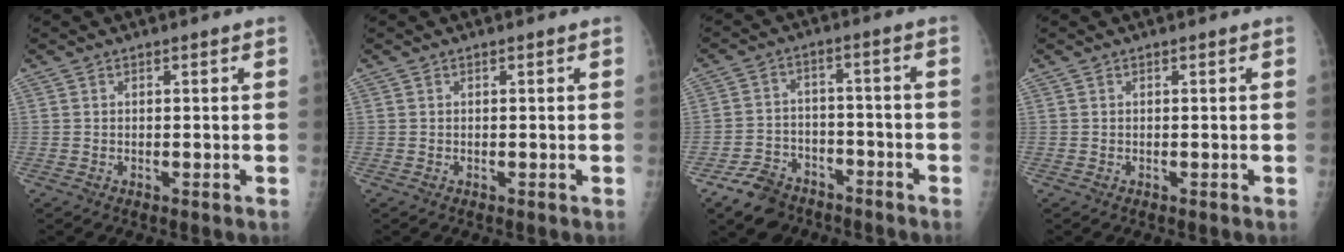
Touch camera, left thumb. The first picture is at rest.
{"total": 0.0}
{"total": 9.4, "force": [-6.8, 5.8, 2.7], "torque": [-0.034, 0.044, -0.114]}
{"total": 0.0}